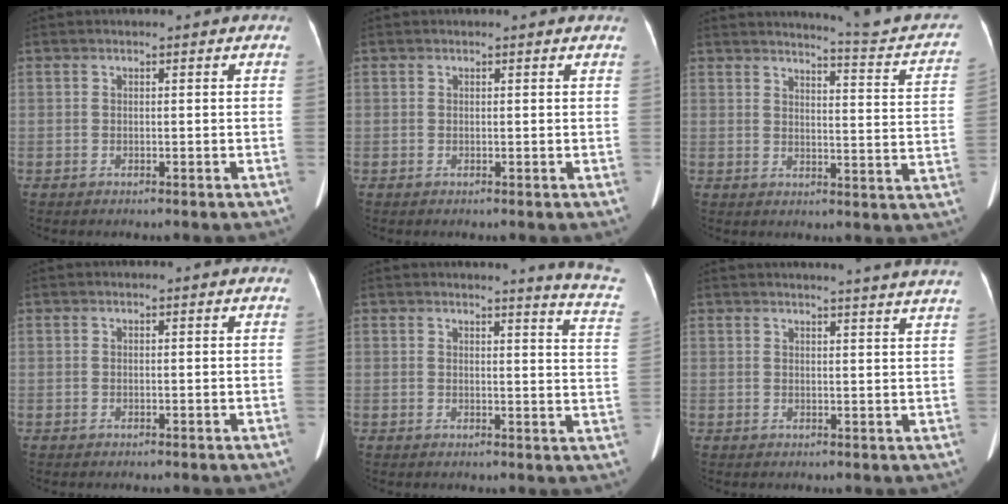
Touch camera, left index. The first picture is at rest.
{"total": 1.1, "force": [1.1, 0.1, 0.2], "torque": [-0.011, 0.000, 0.005]}
{"total": 12.4, "force": [11.8, 0.1, 3.7], "torque": [-0.038, -0.058, 0.121]}
{"total": 0.0}
{"total": 9.4, "force": [9.0, -1.3, 2.1], "torque": [-0.023, -0.085, 0.074]}
{"total": 13.0, "force": [12.3, -1.1, 4.2], "torque": [-0.057, -0.043, 0.125]}